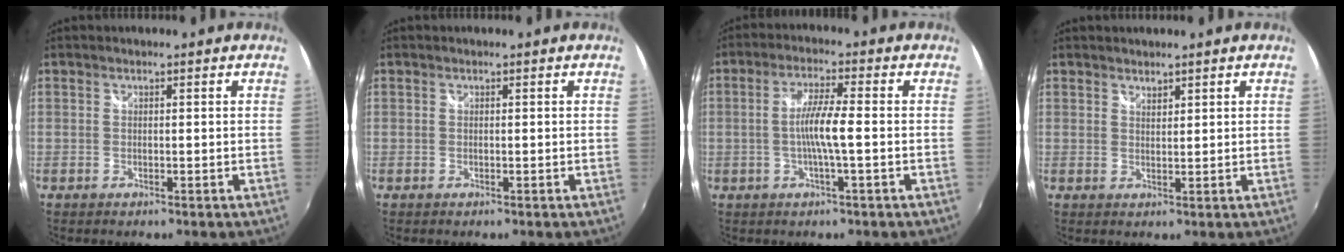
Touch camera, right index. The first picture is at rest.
{"total": 0.0}
{"total": 5.8, "force": [-1.0, -0.2, 5.7], "torque": [-0.108, -0.001, -0.019]}
{"total": 1.5, "force": [1.4, 0.4, 0.3], "torque": [-0.002, 0.000, 0.024]}